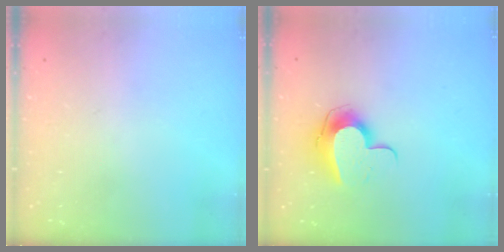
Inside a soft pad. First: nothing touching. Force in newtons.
{"total": 10.7, "press": 10.6, "slide": 0.7}